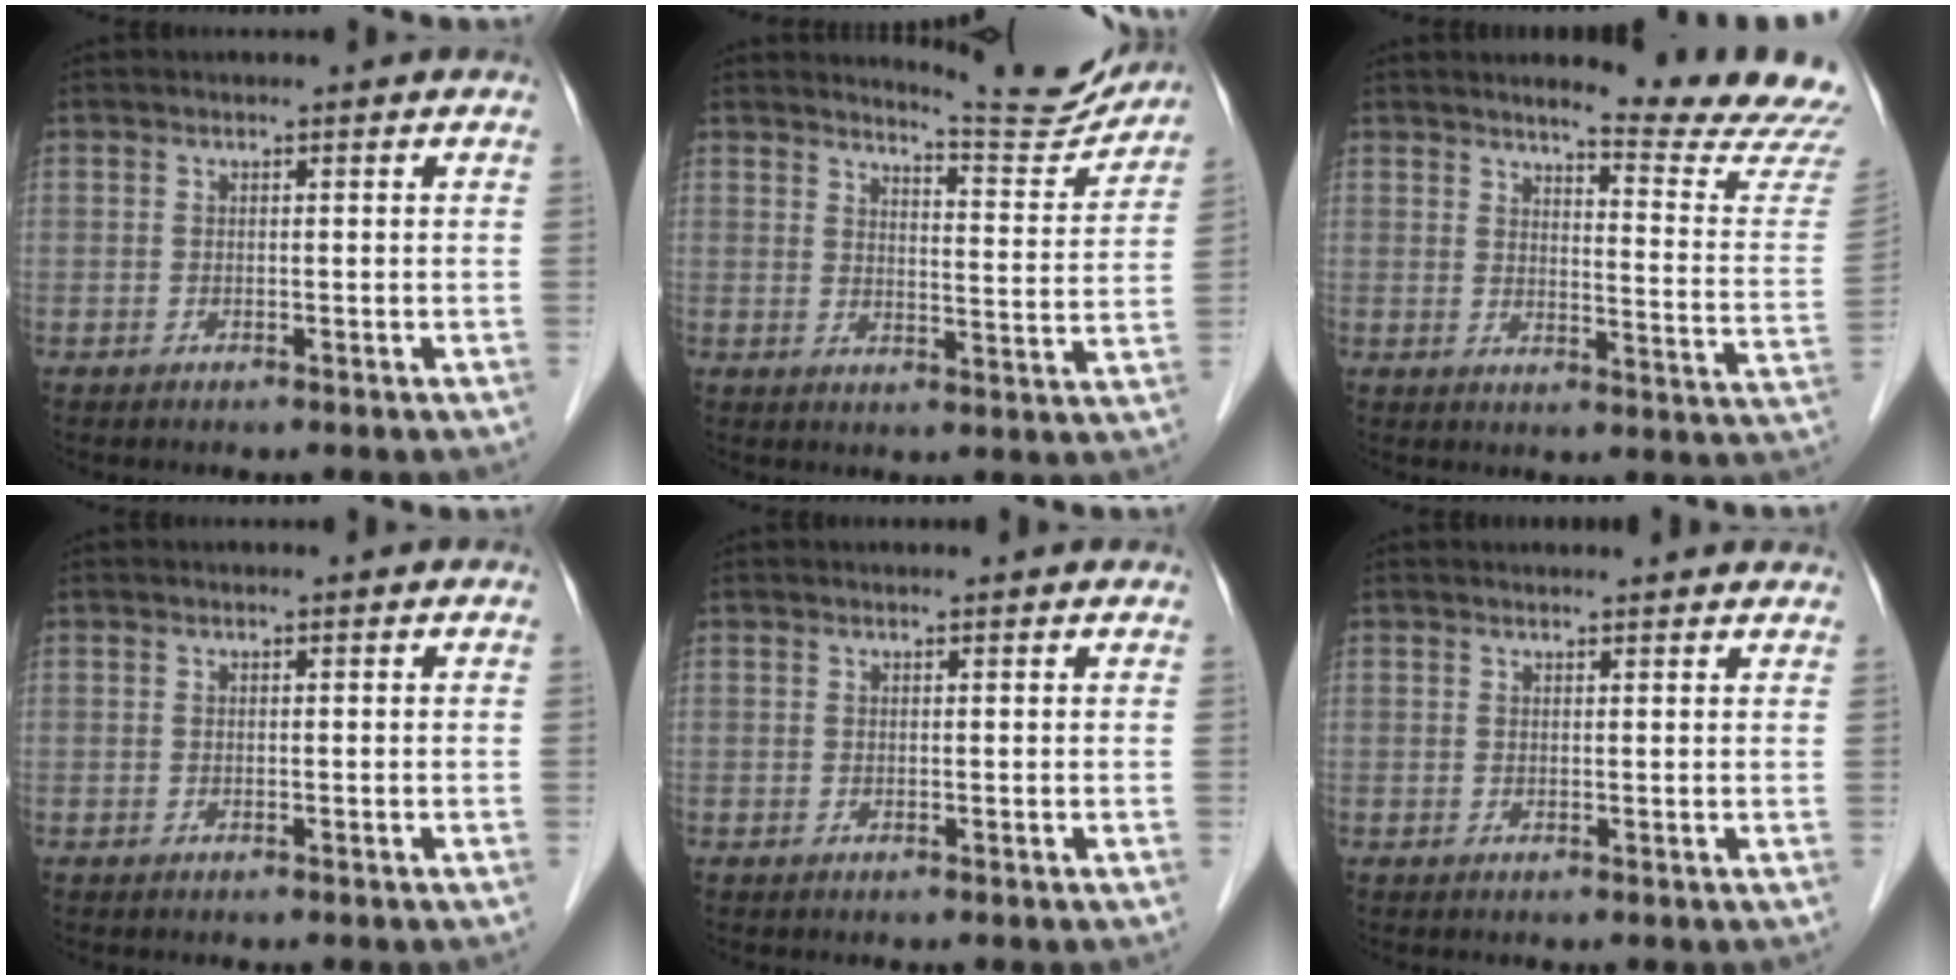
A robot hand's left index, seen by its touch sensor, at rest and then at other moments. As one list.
[{"total": 9.5, "force": [9.4, 0.0, 0.7], "torque": [-0.011, -0.037, 0.118]}, {"total": 14.5, "force": [14.0, -1.5, 3.7], "torque": [-0.048, -0.118, 0.152]}, {"total": 0.0}, {"total": 1.8, "force": [1.7, 0.1, 0.4], "torque": [-0.012, 0.010, 0.018]}, {"total": 6.5, "force": [6.3, 0.8, 1.6], "torque": [-0.016, 0.013, 0.057]}]